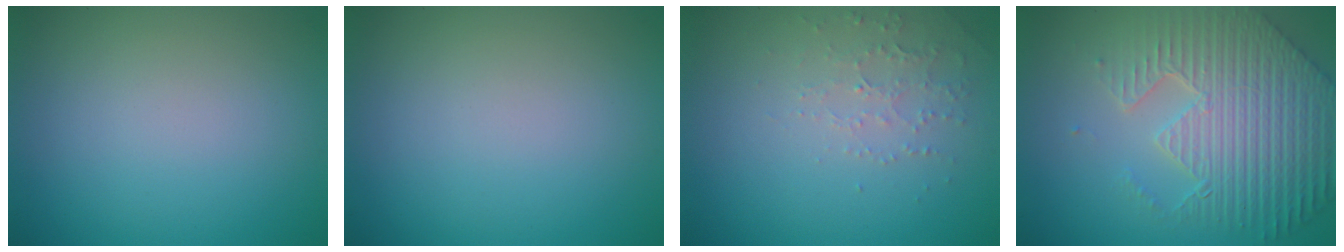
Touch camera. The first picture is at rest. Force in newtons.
{"total": 0.0}
{"total": 1.9, "press": 1.8, "slide": 0.6}
{"total": 8.0, "press": 5.9, "slide": 5.4}